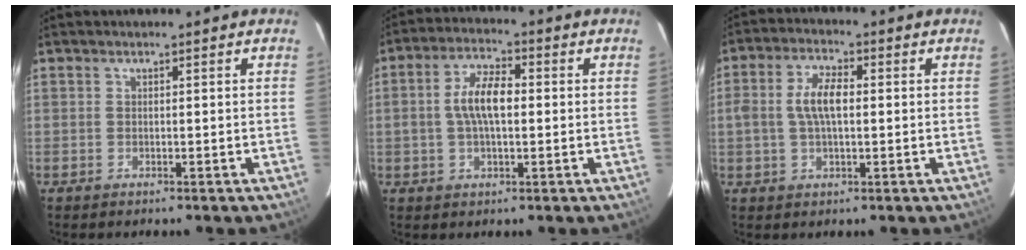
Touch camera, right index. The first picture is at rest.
{"total": 7.5, "force": [0.1, 3.4, 6.7], "torque": [-0.130, 0.015, 0.002]}
{"total": 6.5, "force": [0.2, 3.0, 5.8], "torque": [-0.112, 0.012, 0.006]}